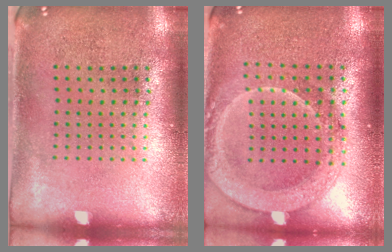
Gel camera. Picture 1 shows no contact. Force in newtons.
{"total": 2.1, "press": 2.0, "slide": 0.7}